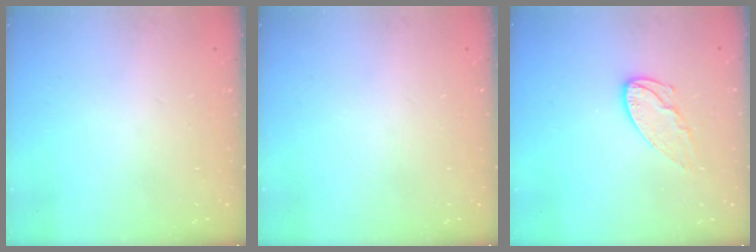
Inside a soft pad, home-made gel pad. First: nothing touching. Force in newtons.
{"total": 0.0}
{"total": 9.1, "press": 9.1, "slide": 0.5}